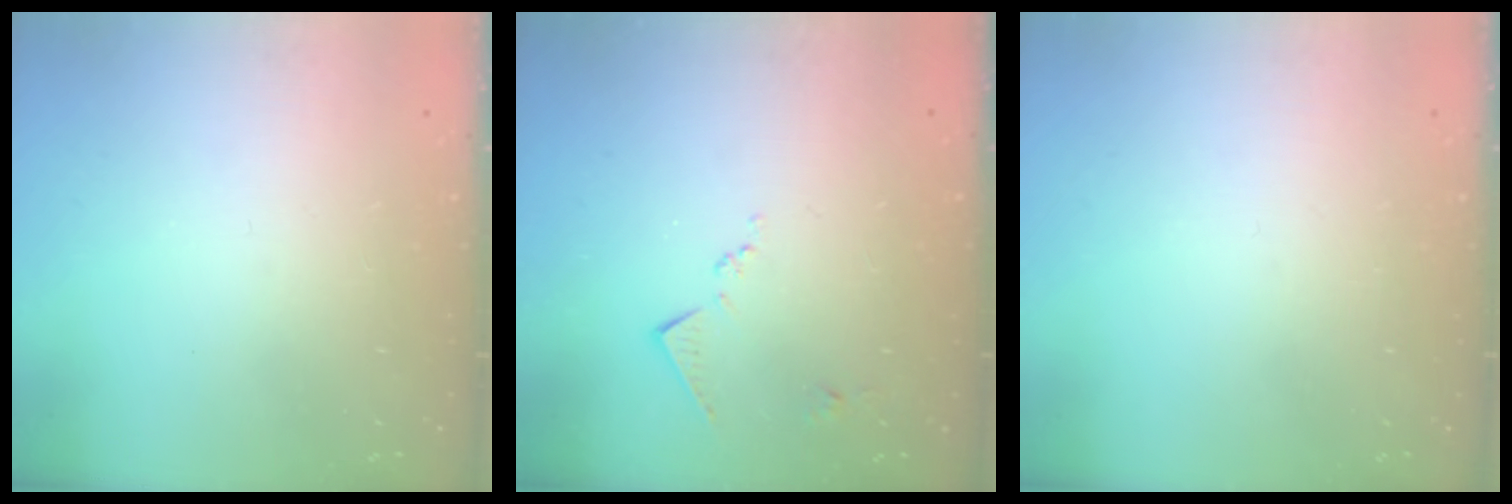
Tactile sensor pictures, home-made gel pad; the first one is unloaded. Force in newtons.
{"total": 6.9, "press": 6.8, "slide": 0.8}
{"total": 0.0}